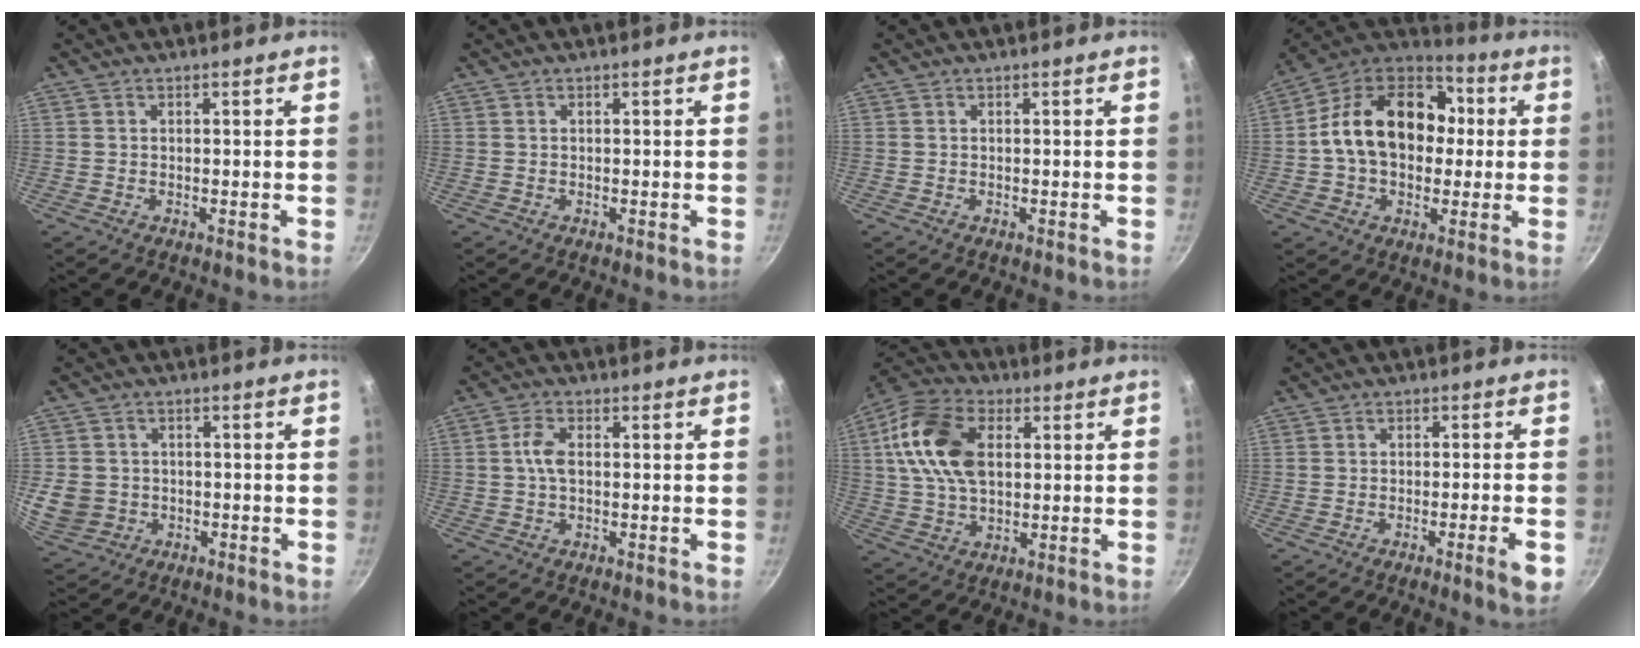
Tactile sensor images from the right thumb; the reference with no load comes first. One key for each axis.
{"total": 0.0}
{"total": 0.0}
{"total": 21.0, "fx": 1.4, "fy": 15.4, "fz": 14.3, "tx": -0.209, "ty": 0.041, "tz": 0.009}
{"total": 7.5, "fx": -1.2, "fy": 6.7, "fz": 3.3, "tx": -0.056, "ty": 0.008, "tz": -0.015}
{"total": 4.0, "fx": 0.3, "fy": 2.1, "fz": 3.4, "tx": -0.073, "ty": 0.008, "tz": 0.001}
{"total": 16.3, "fx": 3.5, "fy": 10.4, "fz": 12.2, "tx": -0.210, "ty": 0.009, "tz": 0.054}
{"total": 5.1, "fx": -2.1, "fy": 0.3, "fz": 4.6, "tx": -0.060, "ty": 0.009, "tz": -0.030}